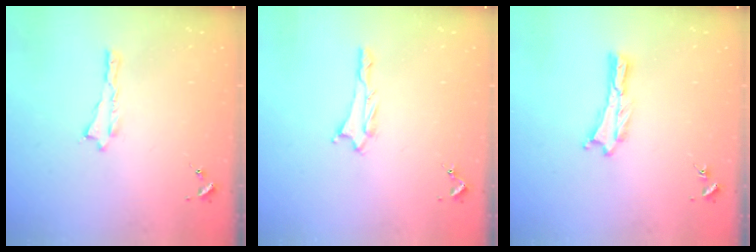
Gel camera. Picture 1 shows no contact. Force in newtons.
{"total": 1.2, "press": 1.2, "slide": 0.1}
{"total": 0.0}